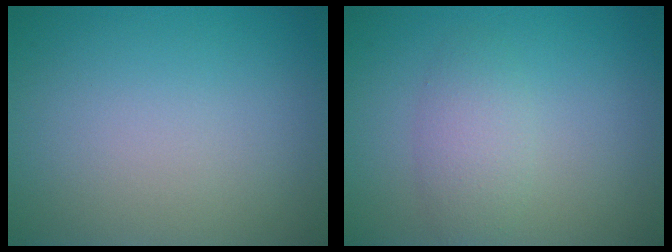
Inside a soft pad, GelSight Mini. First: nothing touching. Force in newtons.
{"total": 2.6, "press": 2.6, "slide": 0.1}